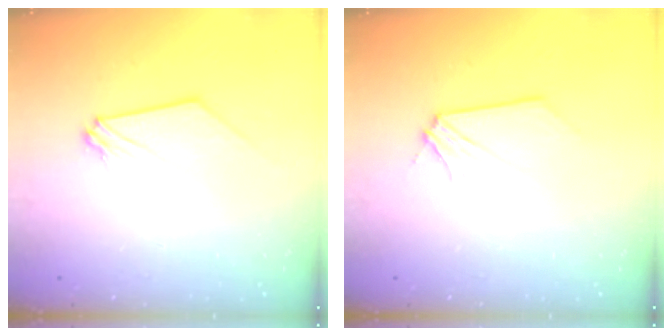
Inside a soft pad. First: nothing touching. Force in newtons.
{"total": 0.6, "press": 0.6, "slide": 0.1}